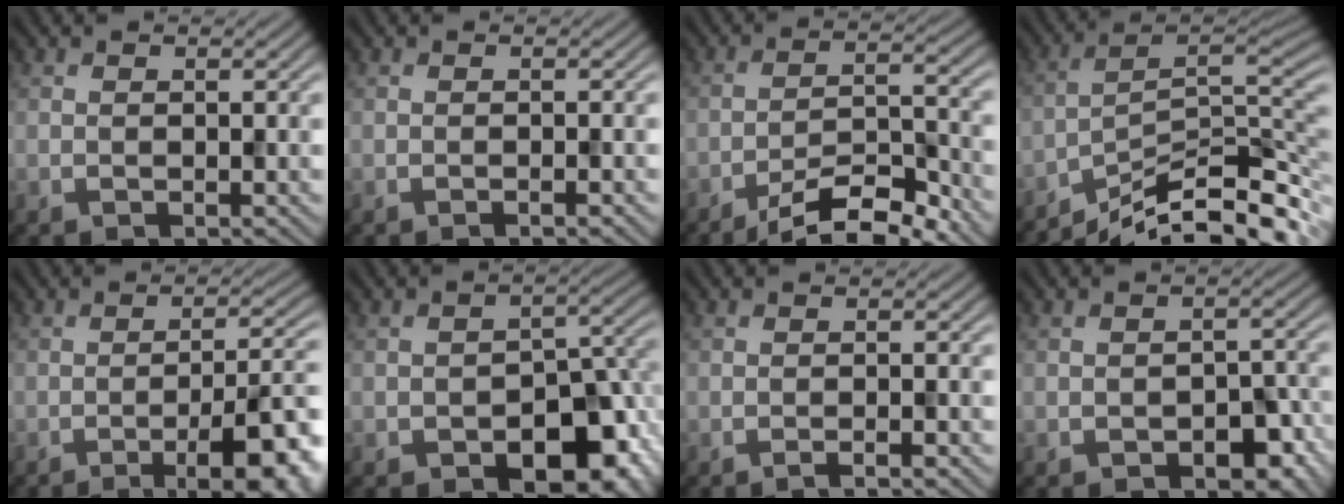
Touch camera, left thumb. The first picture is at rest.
{"total": 0.8, "force": [-0.5, 0.0, 0.6], "torque": [-0.009, 0.001, -0.013]}
{"total": 9.5, "force": [-7.4, 1.9, 5.6], "torque": [-0.100, 0.006, -0.128]}
{"total": 12.6, "force": [-9.5, 2.5, 7.8], "torque": [-0.125, 0.008, -0.165]}
{"total": 12.2, "force": [-6.0, 3.2, 10.1], "torque": [-0.123, 0.013, -0.084]}
{"total": 11.0, "force": [-4.8, 6.3, 7.6], "torque": [-0.096, -0.021, -0.068]}
{"total": 1.7, "force": [-1.1, 0.1, 1.2], "torque": [-0.014, 0.005, -0.028]}
{"total": 5.1, "force": [-2.5, 2.8, 3.4], "torque": [-0.042, -0.004, -0.032]}